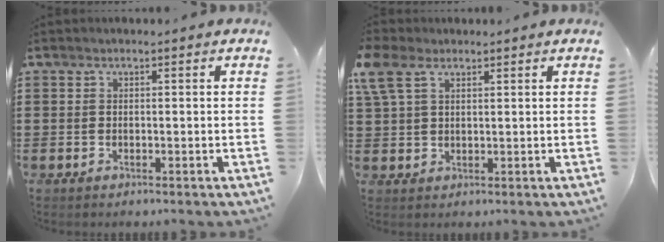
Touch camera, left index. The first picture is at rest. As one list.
[{"total": 5.2, "force": [2.9, 3.1, 2.9], "torque": [-0.077, 0.009, 0.054]}]